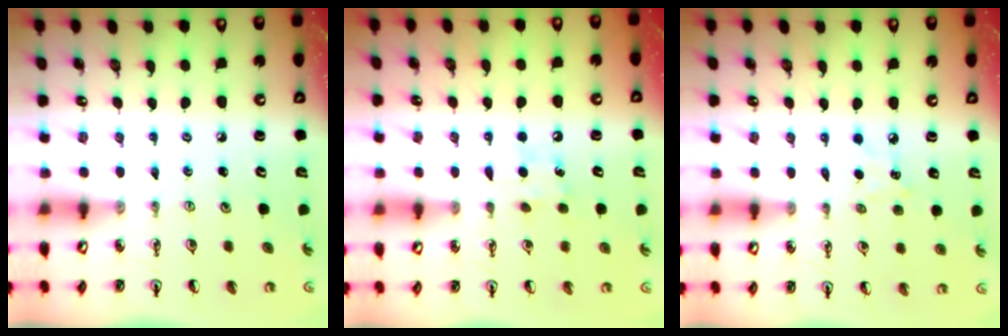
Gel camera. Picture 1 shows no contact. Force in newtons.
{"total": 5.9, "press": 5.9, "slide": 0.7}
{"total": 5.4, "press": 5.4, "slide": 0.7}